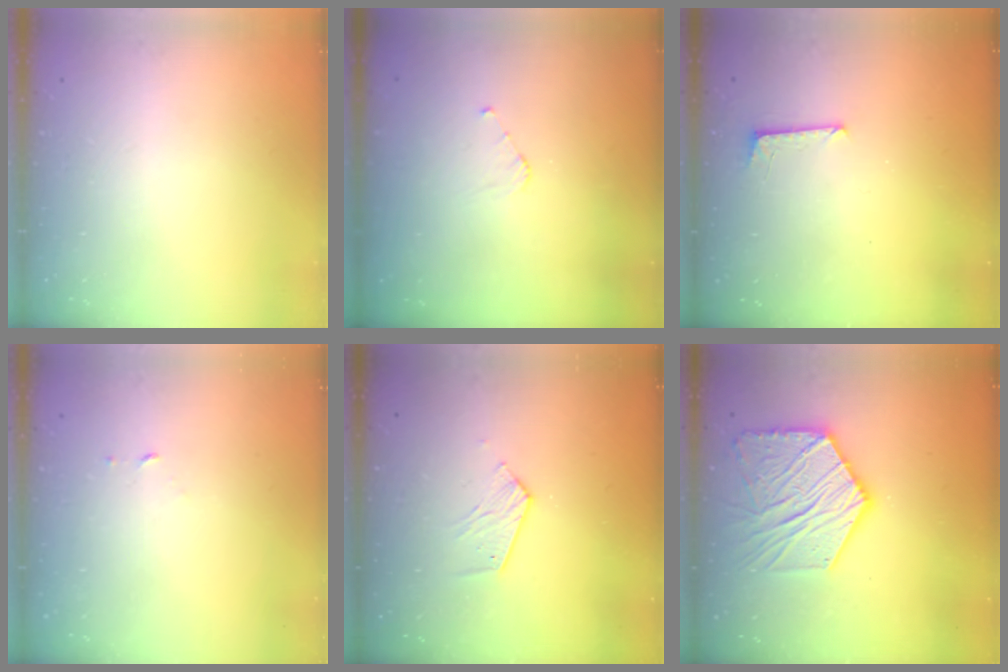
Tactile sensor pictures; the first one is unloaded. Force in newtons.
{"total": 3.0, "press": 3.0, "slide": 0.2}
{"total": 5.1, "press": 5.0, "slide": 0.4}
{"total": 2.5, "press": 2.5, "slide": 0.2}
{"total": 6.8, "press": 6.8, "slide": 0.3}
{"total": 17.4, "press": 17.4, "slide": 1.5}